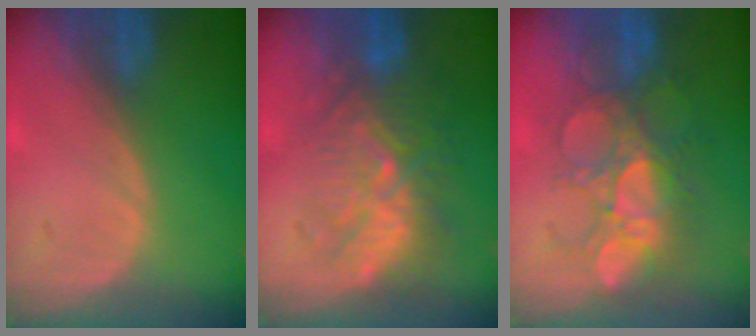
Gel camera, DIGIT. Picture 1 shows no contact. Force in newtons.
{"total": 9.1, "press": 8.7, "slide": 2.7}
{"total": 8.8, "press": 8.5, "slide": 2.3}